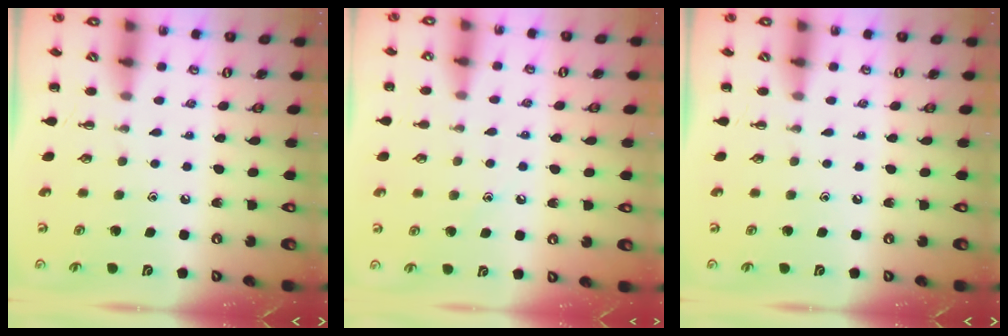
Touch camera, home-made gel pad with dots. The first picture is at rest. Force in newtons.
{"total": 8.2, "press": 8.0, "slide": 1.9}
{"total": 0.0}